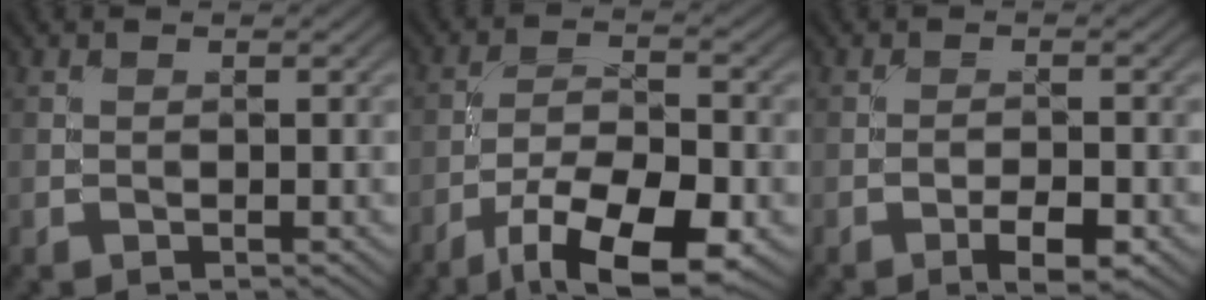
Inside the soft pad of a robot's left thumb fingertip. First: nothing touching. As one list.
[{"total": 12.5, "force": [-7.3, 4.3, 9.1], "torque": [-0.168, -0.008, -0.130]}, {"total": 3.6, "force": [-2.0, 1.0, 2.8], "torque": [-0.046, 0.003, -0.031]}]